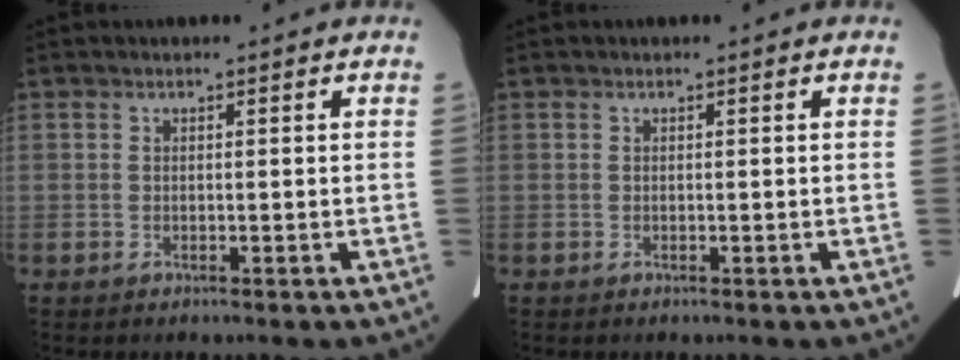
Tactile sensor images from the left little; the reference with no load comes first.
{"total": 0.0}